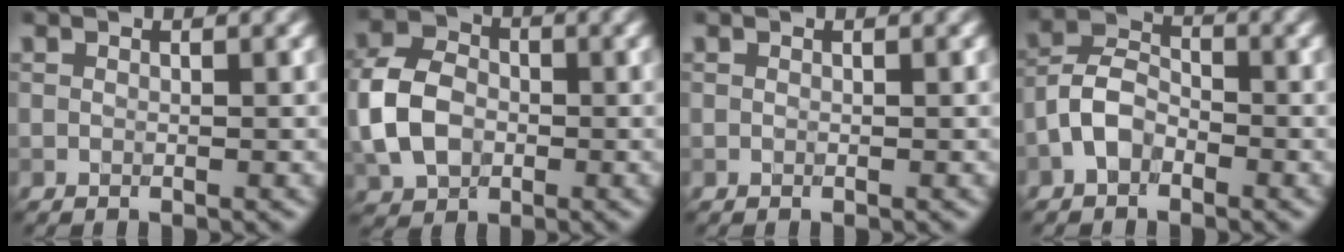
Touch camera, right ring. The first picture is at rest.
{"total": 6.6, "force": [-1.2, 5.0, 4.2], "torque": [-0.096, 0.004, -0.034]}
{"total": 0.0}
{"total": 3.5, "force": [-1.7, 2.2, 2.0], "torque": [-0.038, 0.013, -0.044]}